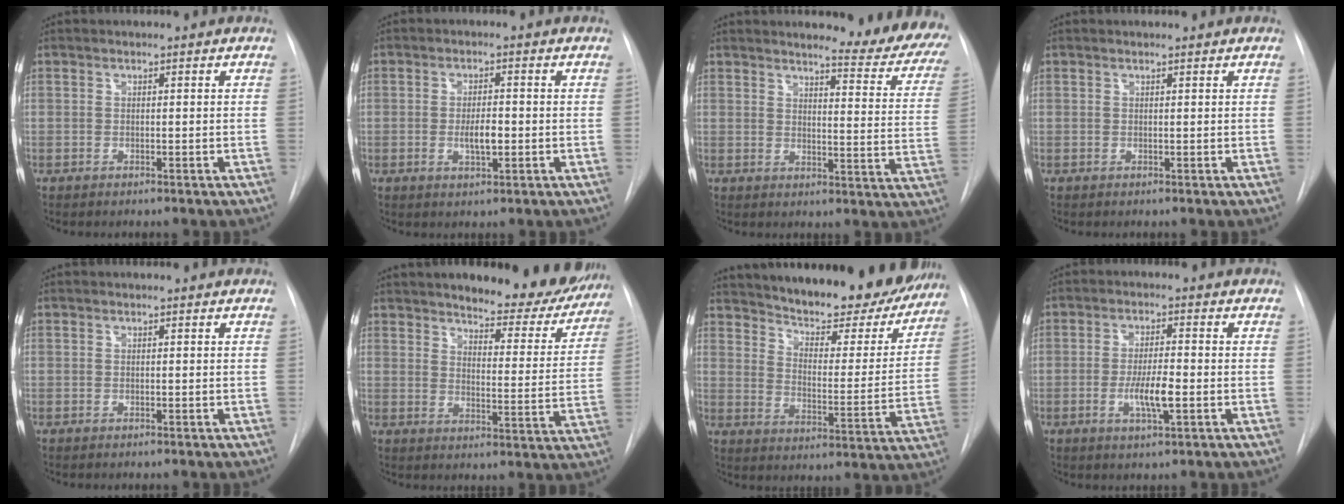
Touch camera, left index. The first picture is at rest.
{"total": 3.6, "force": [-0.6, 1.2, 3.3], "torque": [-0.059, -0.001, -0.007]}
{"total": 17.3, "force": [16.1, 1.5, 6.1], "torque": [-0.062, -0.107, 0.165]}
{"total": 1.0, "force": [1.0, 0.0, 0.2], "torque": [-0.010, 0.006, 0.015]}
{"total": 0.0}
{"total": 16.3, "force": [14.5, 4.2, 6.1], "torque": [-0.061, -0.036, 0.174]}
{"total": 25.0, "force": [22.1, 6.1, 10.1], "torque": [-0.159, -0.038, 0.289]}
{"total": 5.4, "force": [-1.4, 0.9, 5.1], "torque": [-0.099, -0.006, -0.023]}